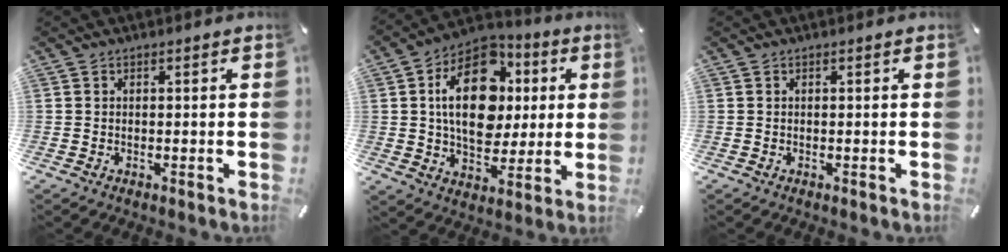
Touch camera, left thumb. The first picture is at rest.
{"total": 20.0, "force": [3.4, 13.7, 14.1], "torque": [-0.243, 0.003, 0.059]}
{"total": 0.0}